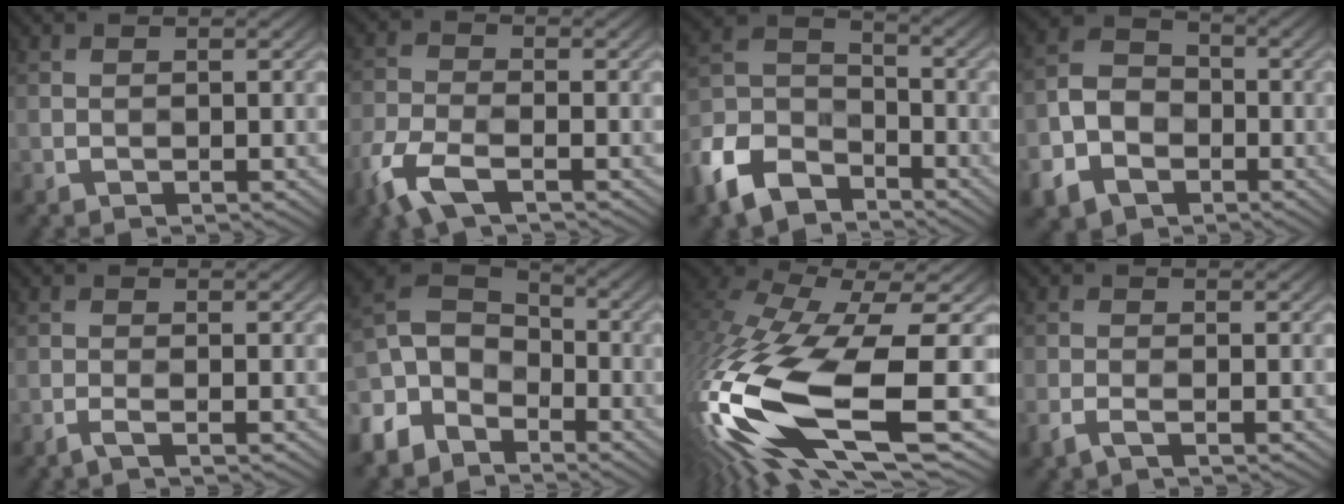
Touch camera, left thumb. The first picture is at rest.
{"total": 6.5, "force": [-3.3, 2.9, 4.9], "torque": [-0.112, -0.009, -0.081]}
{"total": 10.9, "force": [-6.5, 6.3, 6.0], "torque": [-0.151, -0.010, -0.140]}
{"total": 8.6, "force": [-3.1, 6.7, 4.4], "torque": [-0.112, -0.020, -0.073]}
{"total": 1.1, "force": [0.3, 0.1, 1.0], "torque": [-0.014, 0.007, -0.005]}
{"total": 9.9, "force": [-4.3, 7.3, 5.2], "torque": [-0.148, 0.000, -0.096]}
{"total": 18.0, "force": [-3.2, 6.4, 16.5], "torque": [-0.394, -0.050, -0.037]}
{"total": 1.9, "force": [-0.5, 0.7, 1.6], "torque": [-0.040, -0.003, -0.017]}